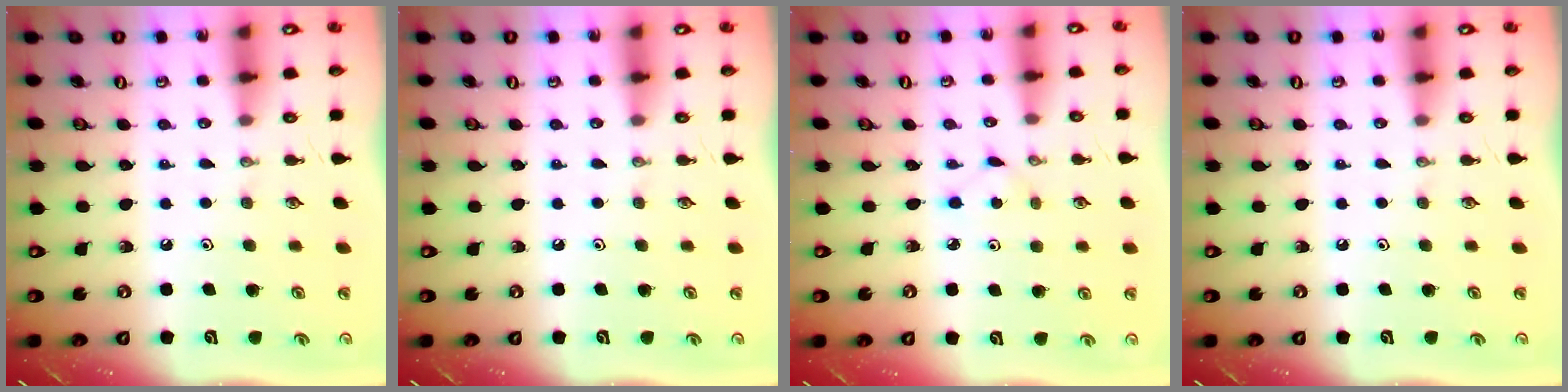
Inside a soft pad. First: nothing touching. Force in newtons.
{"total": 0.0}
{"total": 1.6, "press": 1.6, "slide": 0.2}
{"total": 0.0}